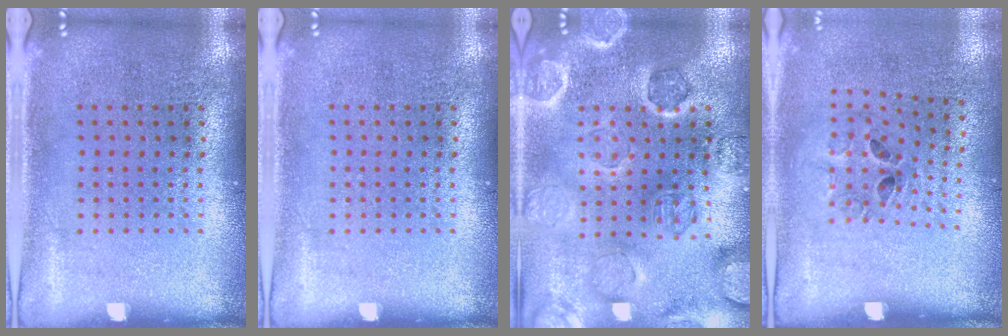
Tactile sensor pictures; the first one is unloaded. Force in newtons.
{"total": 0.0}
{"total": 2.6, "press": 2.6, "slide": 0.2}
{"total": 1.3, "press": 0.7, "slide": 1.1}